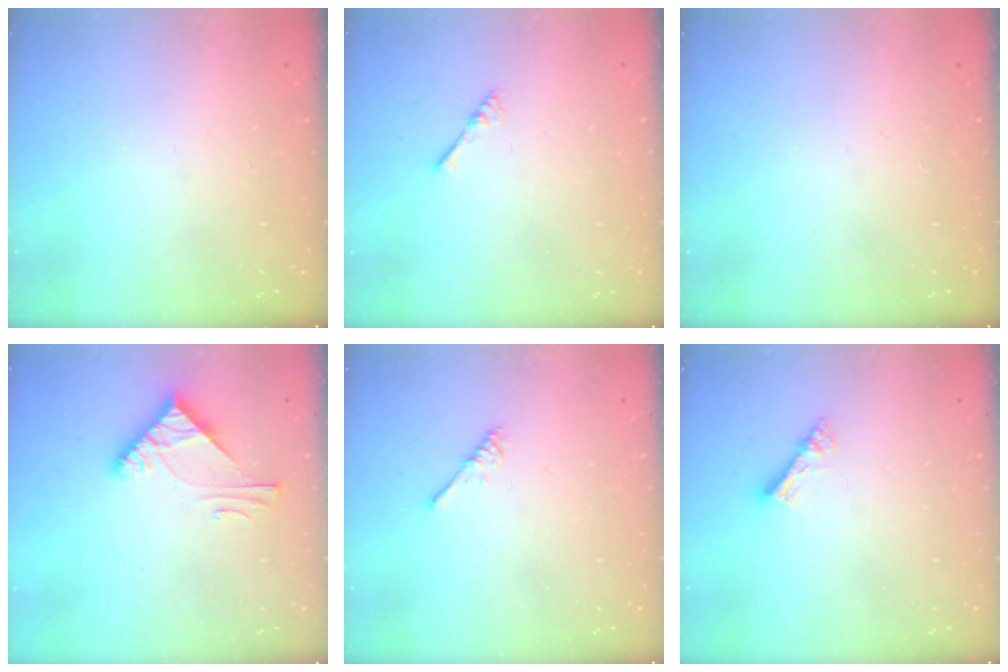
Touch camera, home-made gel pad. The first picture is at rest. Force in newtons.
{"total": 2.4, "press": 2.4, "slide": 0.5}
{"total": 0.0}
{"total": 6.6, "press": 6.6, "slide": 0.5}
{"total": 2.7, "press": 2.7, "slide": 0.5}
{"total": 5.0, "press": 5.0, "slide": 0.3}